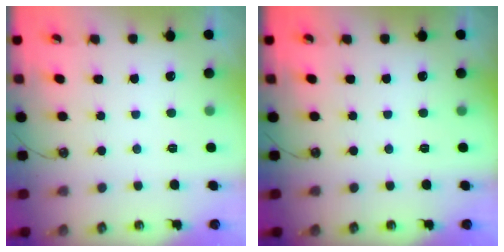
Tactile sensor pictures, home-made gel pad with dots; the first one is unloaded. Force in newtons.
{"total": 0.0}